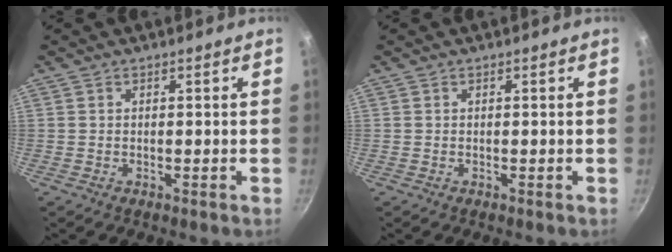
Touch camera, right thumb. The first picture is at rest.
{"total": 0.0}